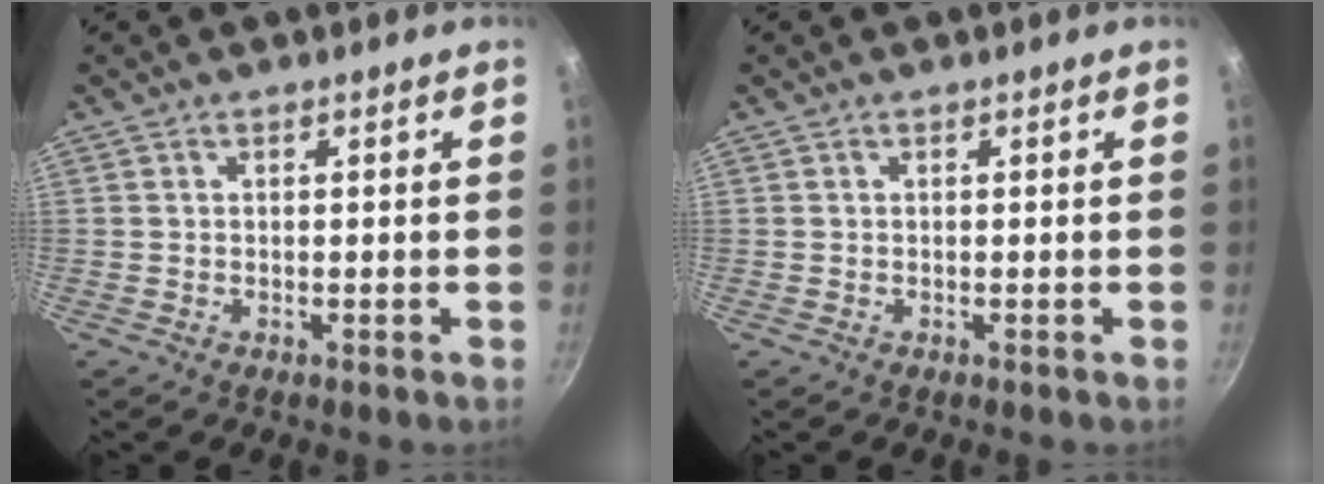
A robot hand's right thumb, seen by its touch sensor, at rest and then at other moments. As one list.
[{"total": 0.0}]